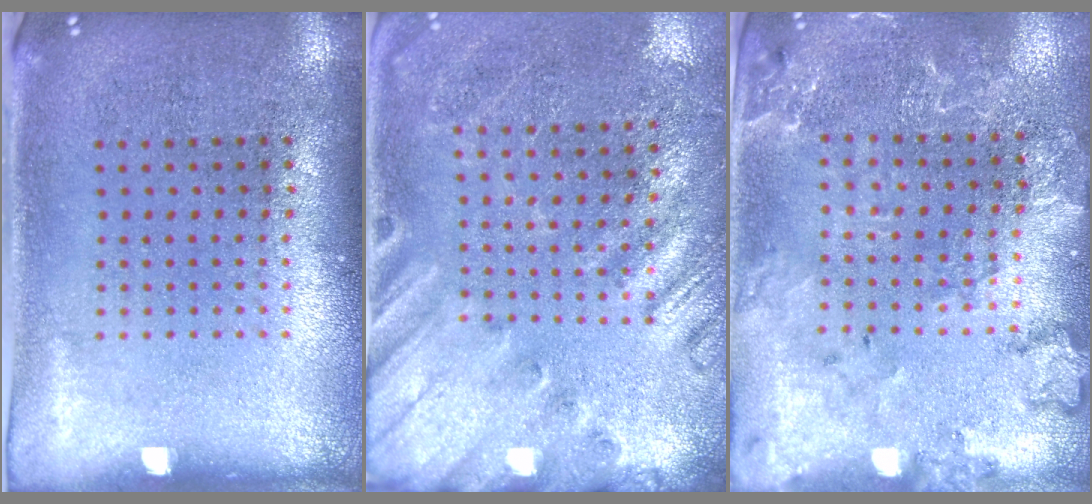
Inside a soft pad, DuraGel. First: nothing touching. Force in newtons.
{"total": 2.4, "press": 2.0, "slide": 1.4}
{"total": 2.0, "press": 1.9, "slide": 0.4}